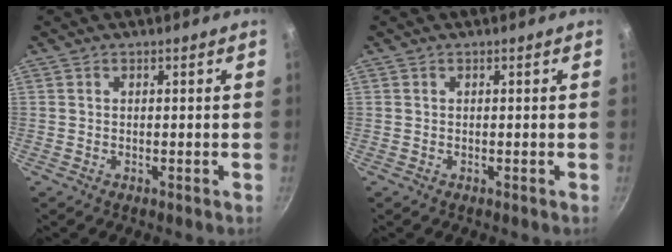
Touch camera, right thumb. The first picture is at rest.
{"total": 0.0}